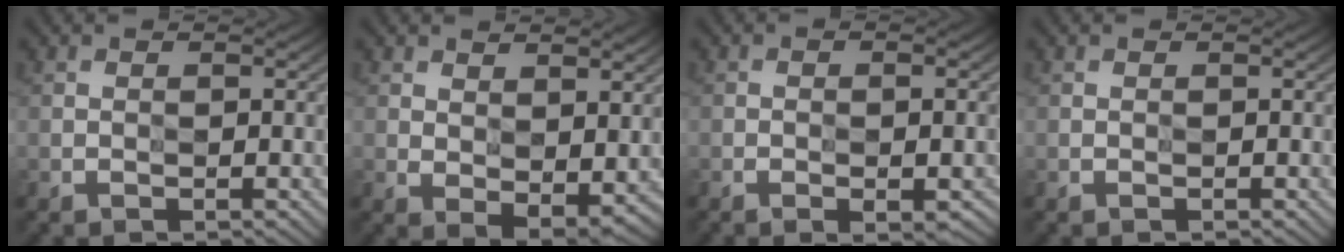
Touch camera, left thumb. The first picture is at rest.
{"total": 5.3, "force": [2.0, 3.3, 3.7], "torque": [-0.065, -0.010, 0.044]}
{"total": 3.7, "force": [-2.0, 1.1, 2.9], "torque": [-0.042, -0.005, -0.024]}
{"total": 0.0}